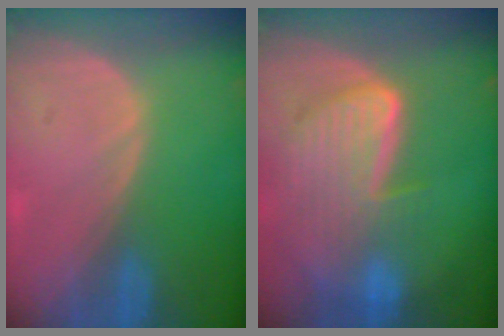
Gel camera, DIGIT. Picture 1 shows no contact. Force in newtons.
{"total": 9.4, "press": 8.1, "slide": 4.9}